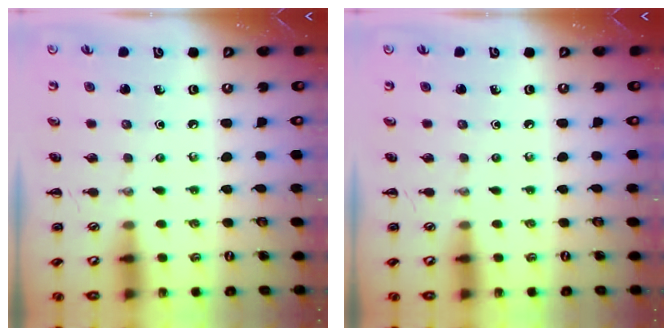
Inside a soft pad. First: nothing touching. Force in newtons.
{"total": 0.0}